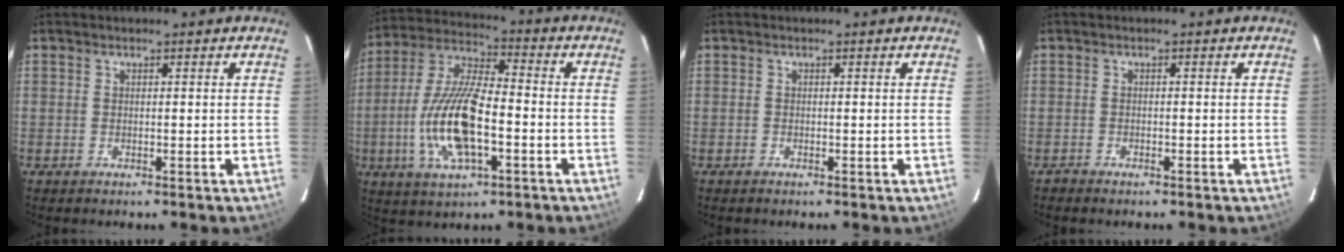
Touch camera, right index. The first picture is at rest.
{"total": 15.7, "force": [-4.1, 5.5, 14.2], "torque": [-0.298, -0.004, -0.079]}
{"total": 0.0}
{"total": 1.2, "force": [-1.1, 0.3, 0.2], "torque": [-0.011, 0.000, -0.018]}